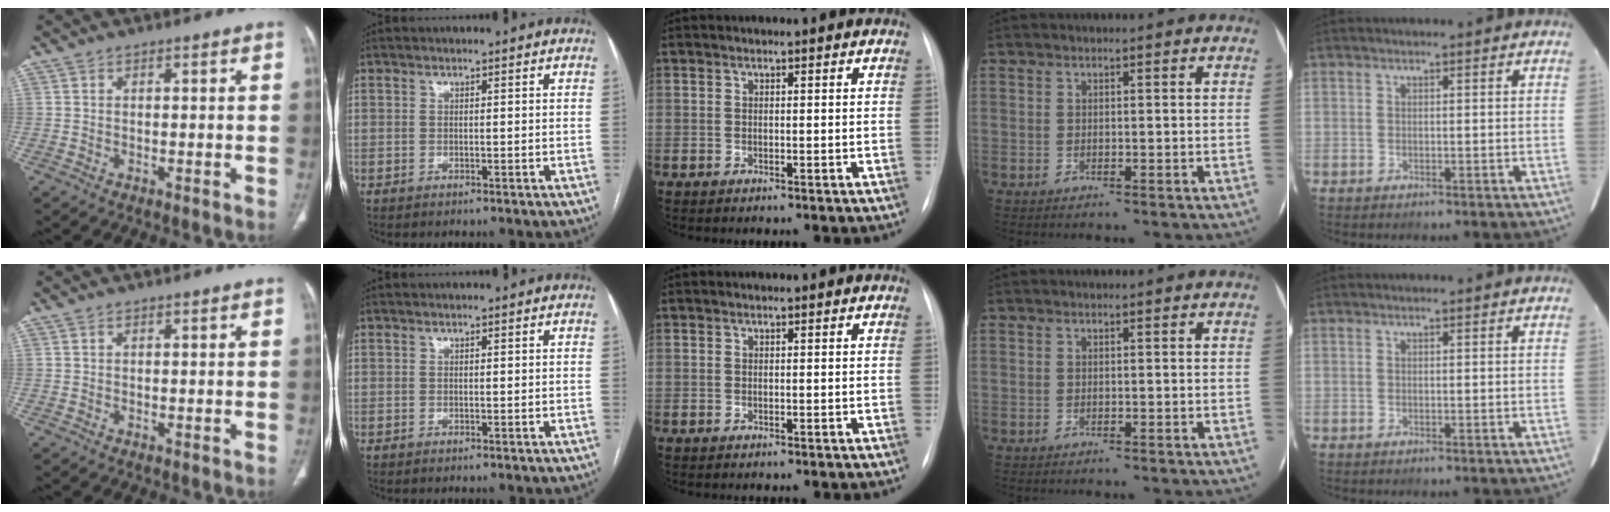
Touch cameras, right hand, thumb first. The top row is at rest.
{}